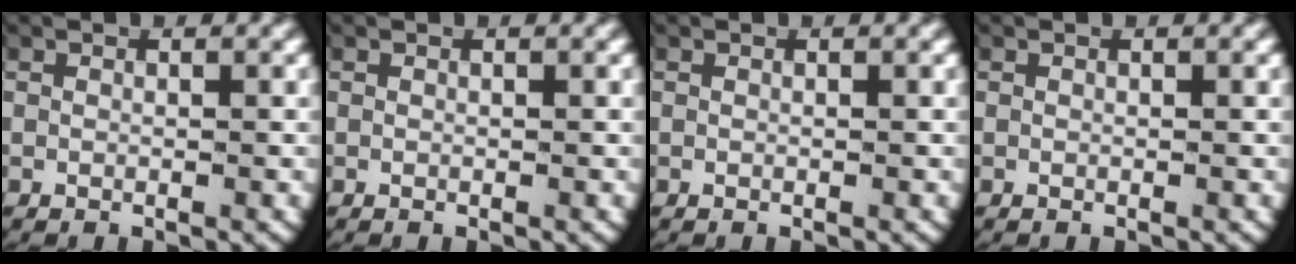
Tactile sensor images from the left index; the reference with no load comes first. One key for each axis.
{"total": 0.0}
{"total": 0.0}
{"total": 0.0}